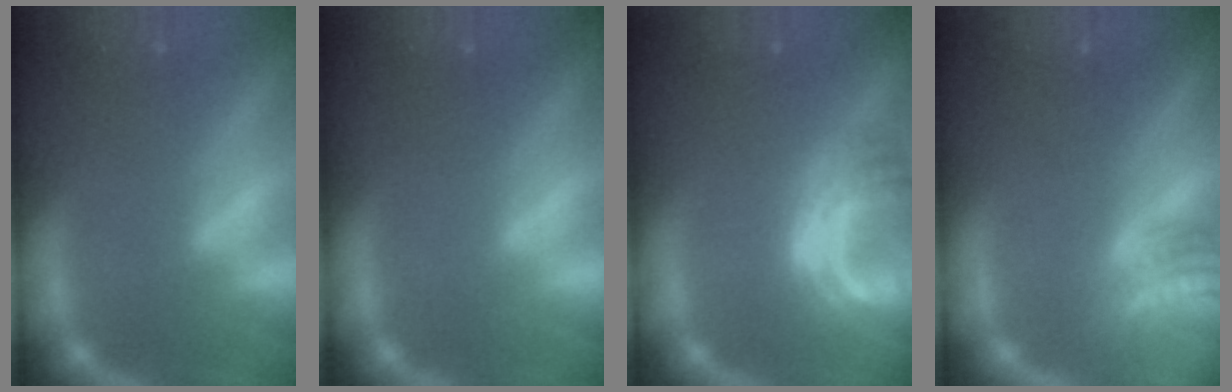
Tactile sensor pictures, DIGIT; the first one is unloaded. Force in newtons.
{"total": 0.0}
{"total": 6.5}
{"total": 7.0}